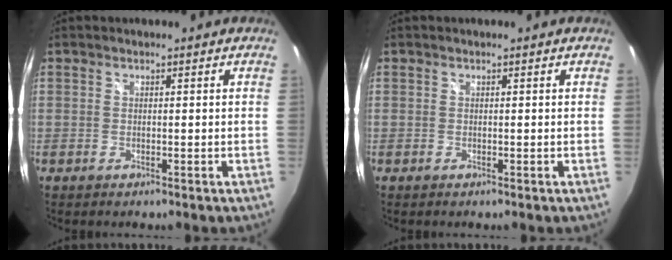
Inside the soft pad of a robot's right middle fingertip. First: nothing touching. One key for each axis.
{"total": 0.0}